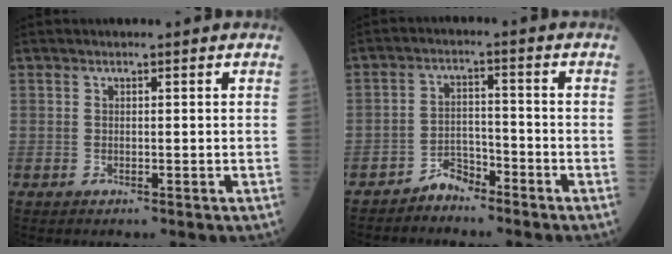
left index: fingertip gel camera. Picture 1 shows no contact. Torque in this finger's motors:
{"motor_torque": [-0.20, 0.25, -0.02, -0.01]}